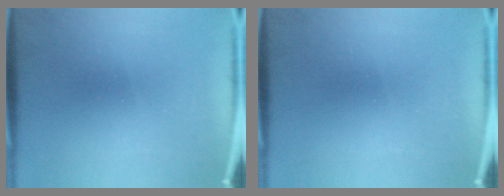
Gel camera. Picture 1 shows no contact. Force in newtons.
{"total": 0.0}